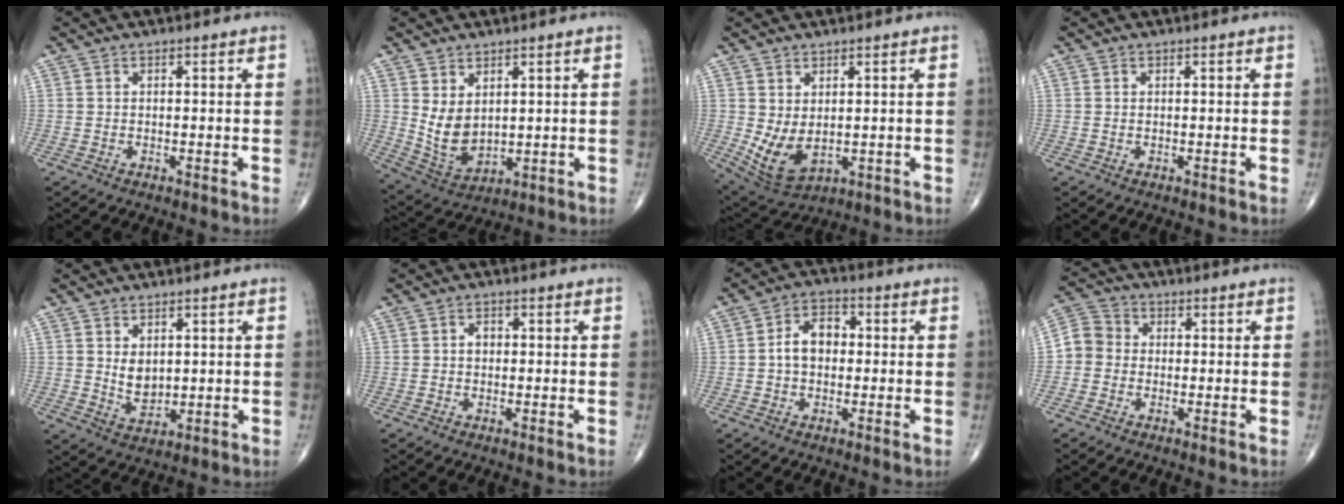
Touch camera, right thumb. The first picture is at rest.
{"total": 7.5, "force": [2.1, 4.6, 5.5], "torque": [-0.090, -0.023, 0.063]}
{"total": 7.8, "force": [0.1, 4.5, 6.3], "torque": [-0.113, -0.011, 0.025]}
{"total": 0.0}
{"total": 4.7, "force": [1.2, 3.1, 3.3], "torque": [-0.043, -0.018, 0.032]}
{"total": 1.6, "force": [0.0, 1.3, 1.0], "torque": [-0.010, 0.005, -0.003]}
{"total": 6.6, "force": [0.0, 4.7, 4.7], "torque": [-0.067, 0.022, -0.010]}
{"total": 5.6, "force": [-0.7, 5.1, 2.1], "torque": [-0.025, 0.019, -0.029]}